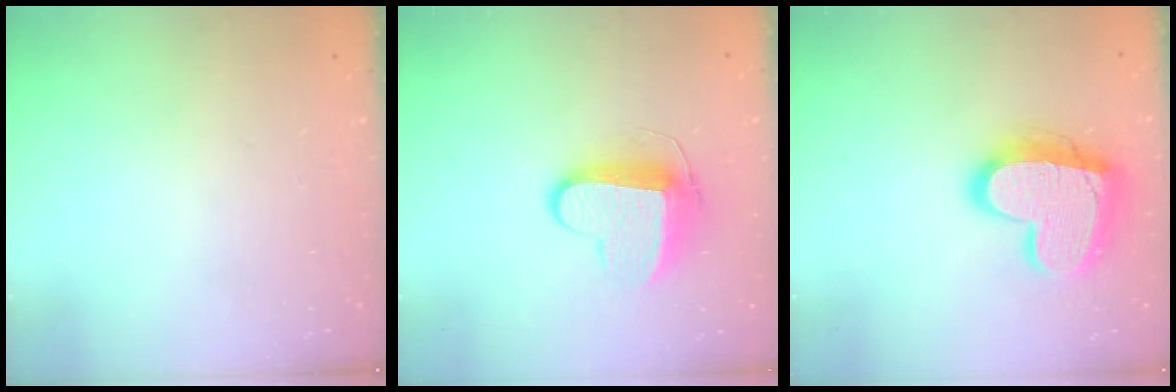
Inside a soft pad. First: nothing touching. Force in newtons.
{"total": 11.2, "press": 11.2, "slide": 0.8}
{"total": 18.1, "press": 18.1, "slide": 1.6}